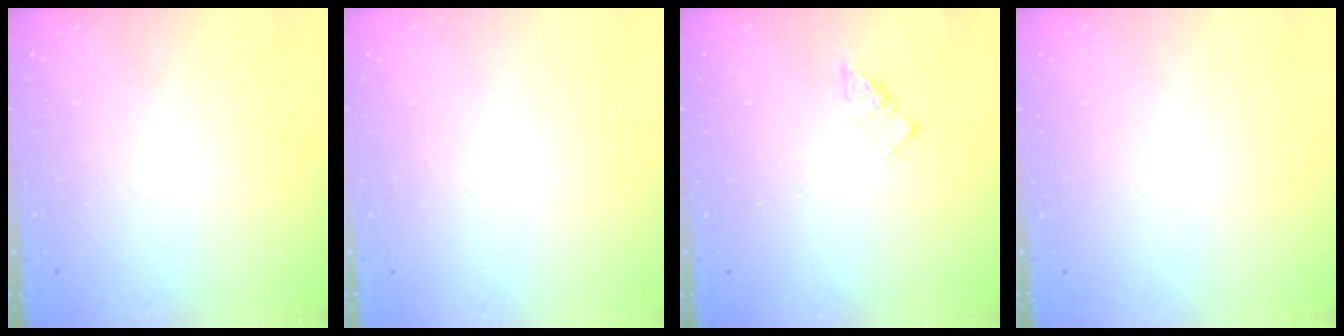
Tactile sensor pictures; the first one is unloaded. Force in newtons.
{"total": 3.4, "press": 3.3, "slide": 0.5}
{"total": 3.6, "press": 3.5, "slide": 0.4}
{"total": 0.0}